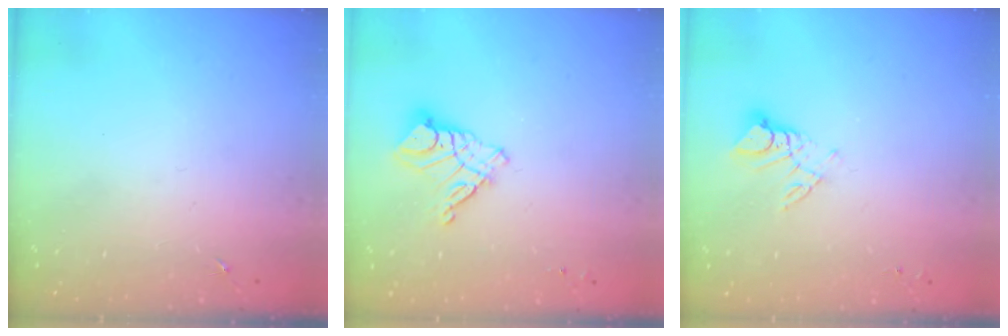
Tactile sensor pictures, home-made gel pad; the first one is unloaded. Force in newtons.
{"total": 9.7, "press": 9.7, "slide": 1.1}
{"total": 6.8, "press": 6.8, "slide": 0.5}